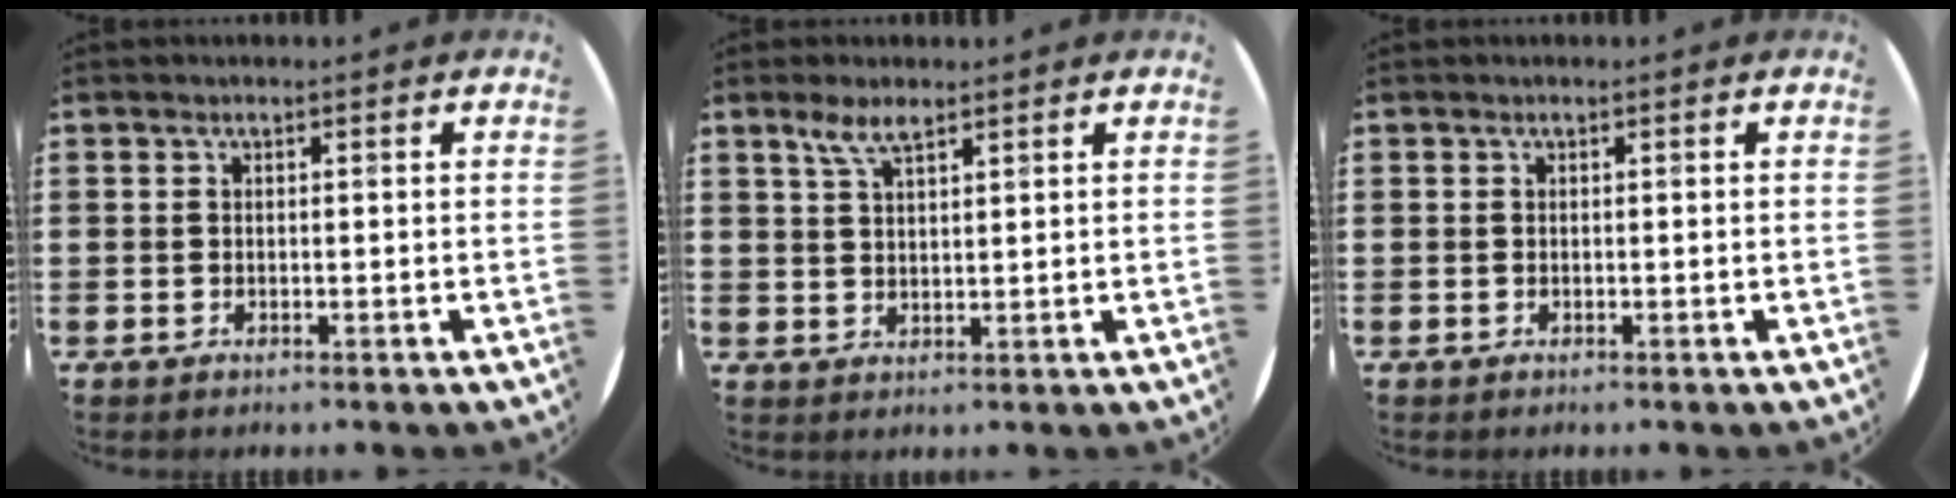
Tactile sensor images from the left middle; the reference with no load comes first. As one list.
[{"total": 3.6, "force": [2.6, 1.0, 2.3], "torque": [-0.051, 0.006, 0.046]}, {"total": 0.0}]